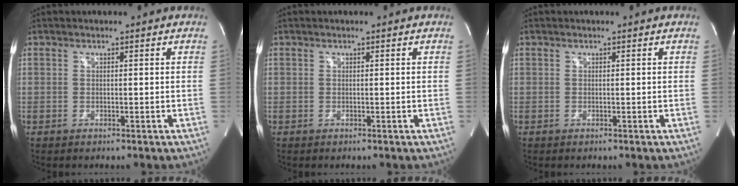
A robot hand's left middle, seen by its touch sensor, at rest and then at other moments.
{"total": 0.0}
{"total": 0.0}